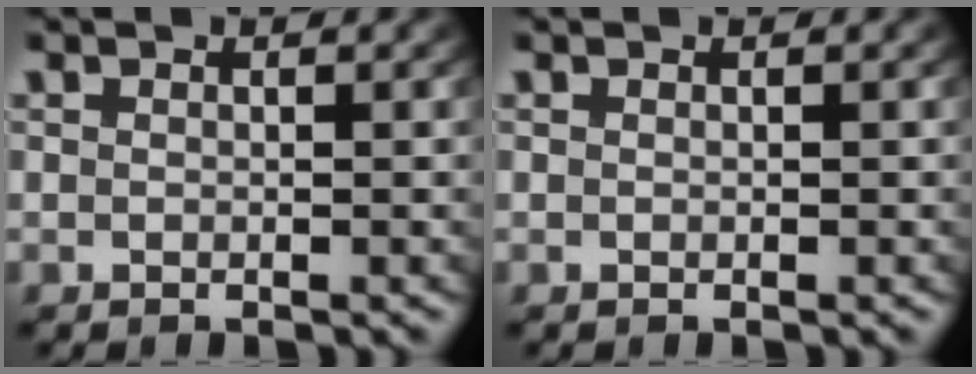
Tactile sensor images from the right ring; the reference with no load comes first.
{"total": 0.0}